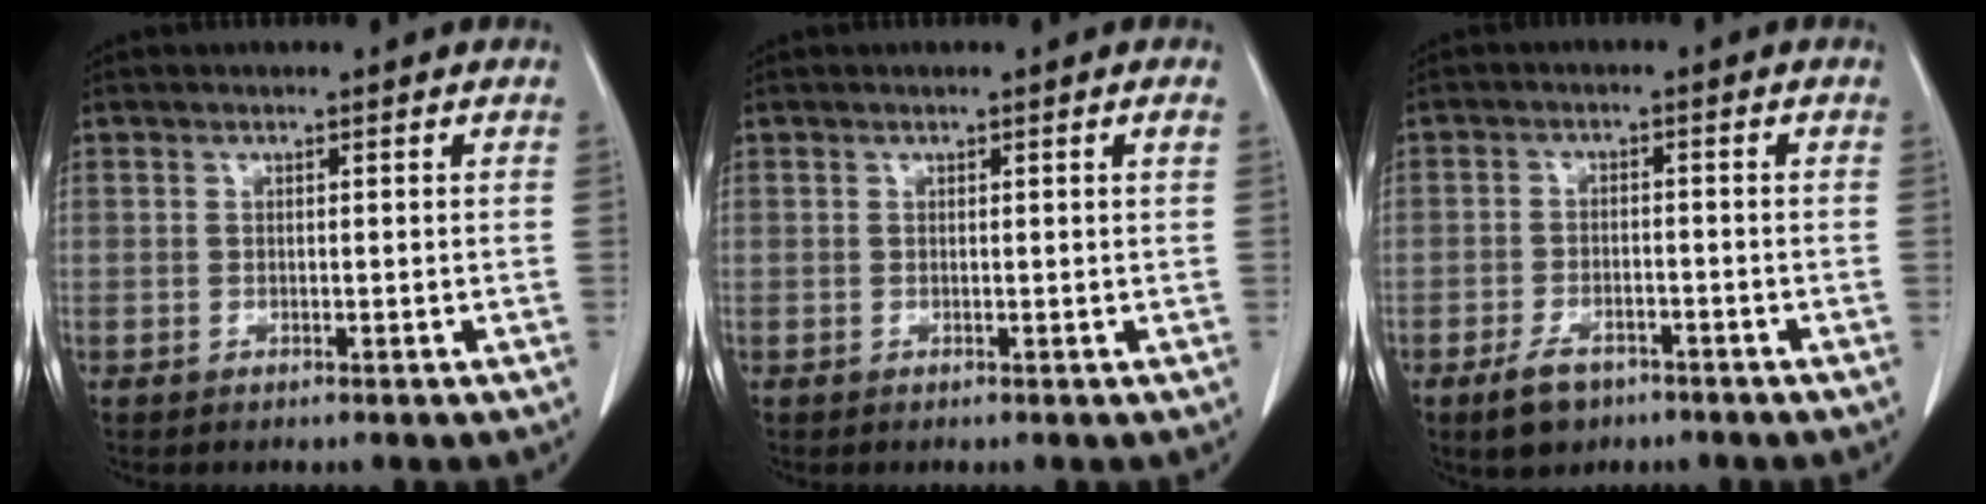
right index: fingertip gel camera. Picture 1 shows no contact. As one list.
[{"total": 0.5, "force": [0.2, -0.2, 0.5], "torque": [-0.010, -0.001, 0.005]}, {"total": 5.0, "force": [-3.3, 2.6, 2.7], "torque": [-0.055, -0.002, -0.050]}]